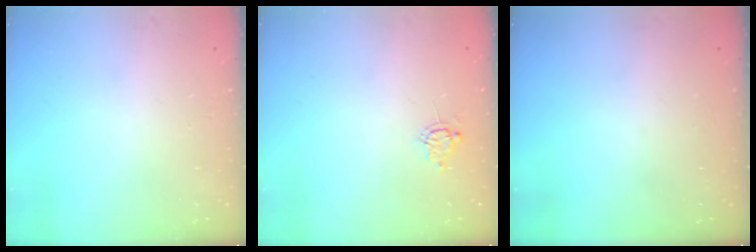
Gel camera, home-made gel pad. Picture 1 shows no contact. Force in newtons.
{"total": 4.5, "press": 4.4, "slide": 0.9}
{"total": 0.0}